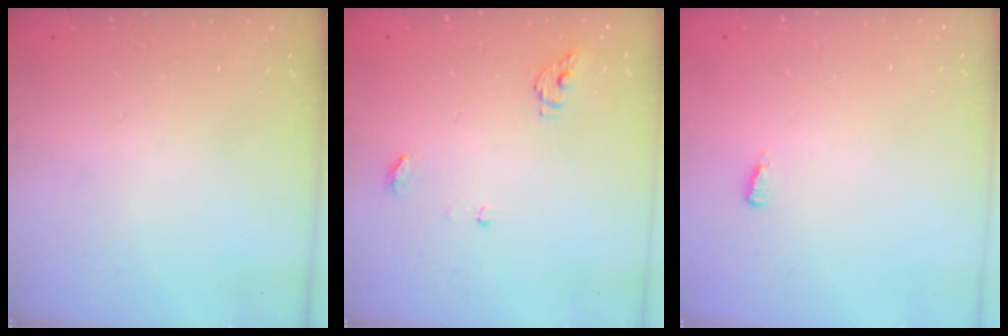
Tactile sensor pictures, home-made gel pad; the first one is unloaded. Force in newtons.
{"total": 4.4, "press": 4.3, "slide": 0.5}
{"total": 4.4, "press": 2.2, "slide": 3.9}